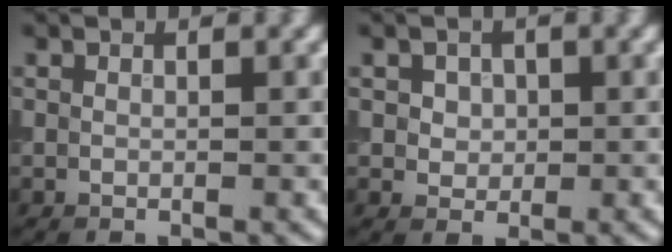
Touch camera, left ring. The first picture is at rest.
{"total": 2.1, "force": [0.6, 1.7, 1.0], "torque": [-0.024, 0.004, 0.015]}